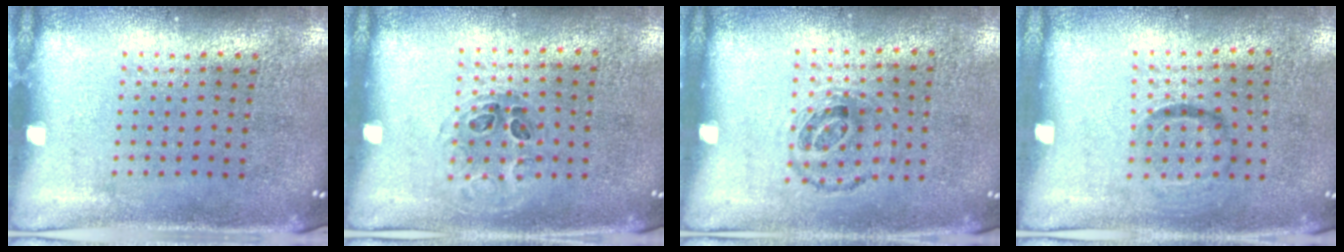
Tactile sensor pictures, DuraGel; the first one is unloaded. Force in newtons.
{"total": 1.0, "press": 0.7, "slide": 0.7}
{"total": 0.9, "press": 0.7, "slide": 0.6}
{"total": 1.0, "press": 0.6, "slide": 0.8}